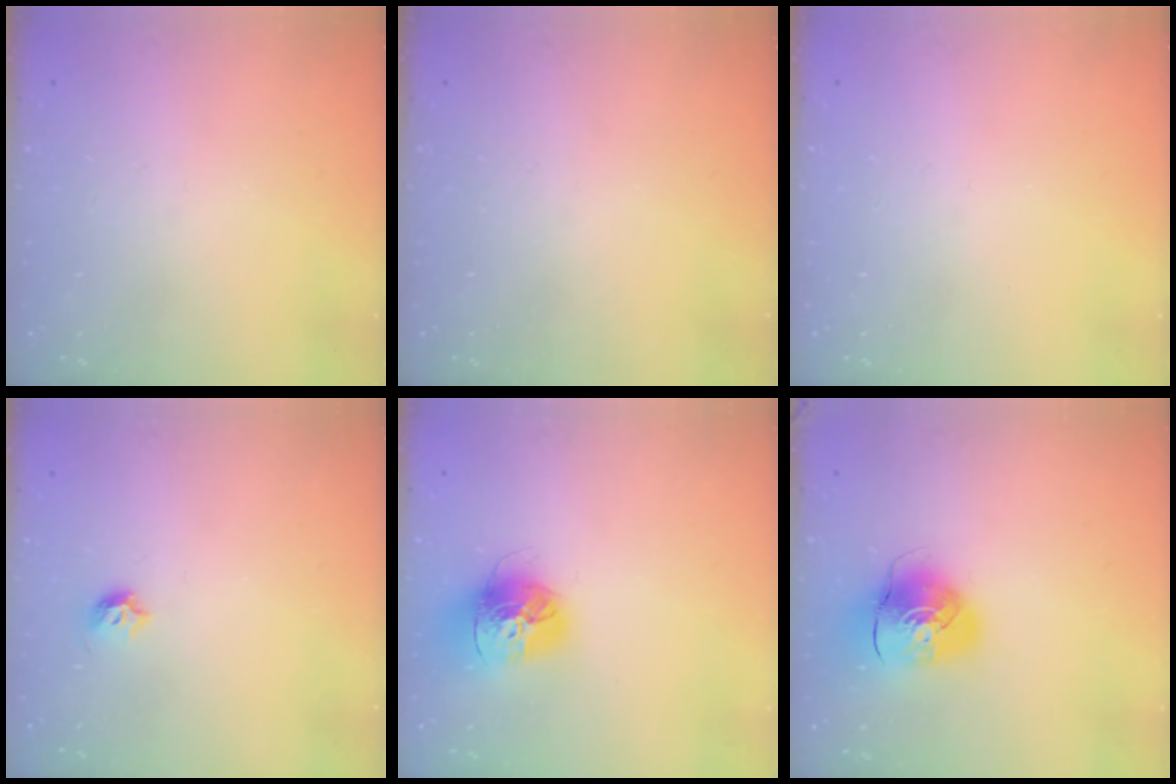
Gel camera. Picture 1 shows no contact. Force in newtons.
{"total": 0.0}
{"total": 0.0}
{"total": 5.0, "press": 4.9, "slide": 0.7}
{"total": 15.7, "press": 15.6, "slide": 1.6}
{"total": 9.7, "press": 9.6, "slide": 1.4}